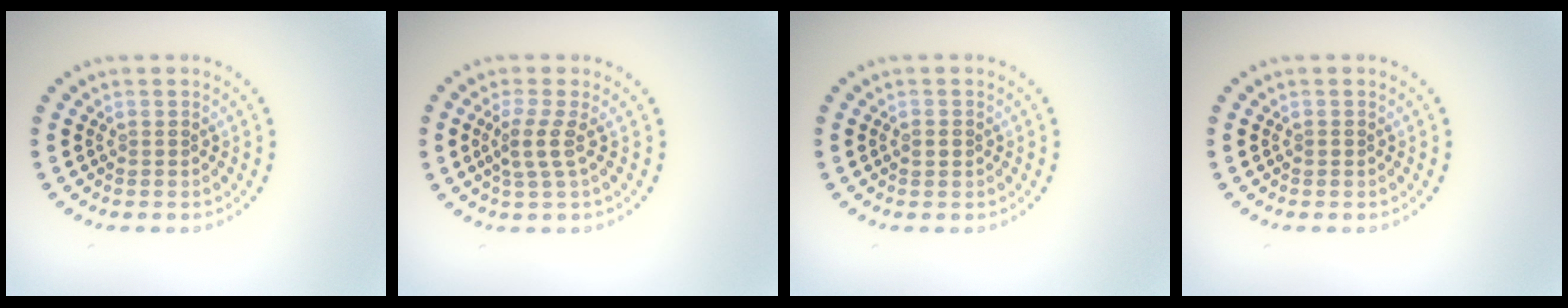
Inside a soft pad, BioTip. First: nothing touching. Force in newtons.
{"total": 2.1, "press": 1.6, "slide": 1.4}
{"total": 1.0, "press": 1.0, "slide": 0.1}
{"total": 0.5, "press": 0.5, "slide": 0.1}